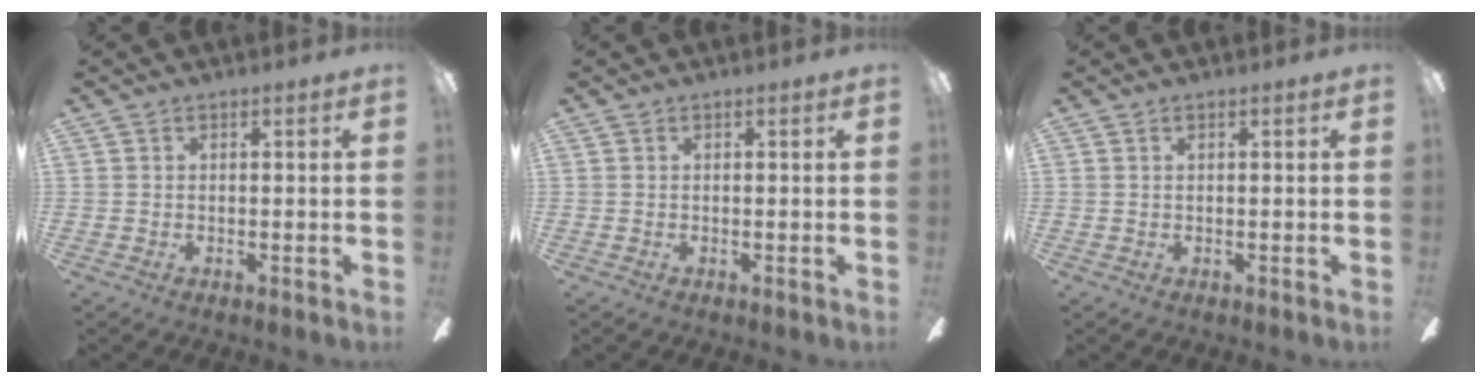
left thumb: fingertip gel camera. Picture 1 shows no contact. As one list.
[{"total": 0.0}, {"total": 0.6, "force": [0.2, 0.2, 0.5], "torque": [-0.012, 0.002, 0.003]}]